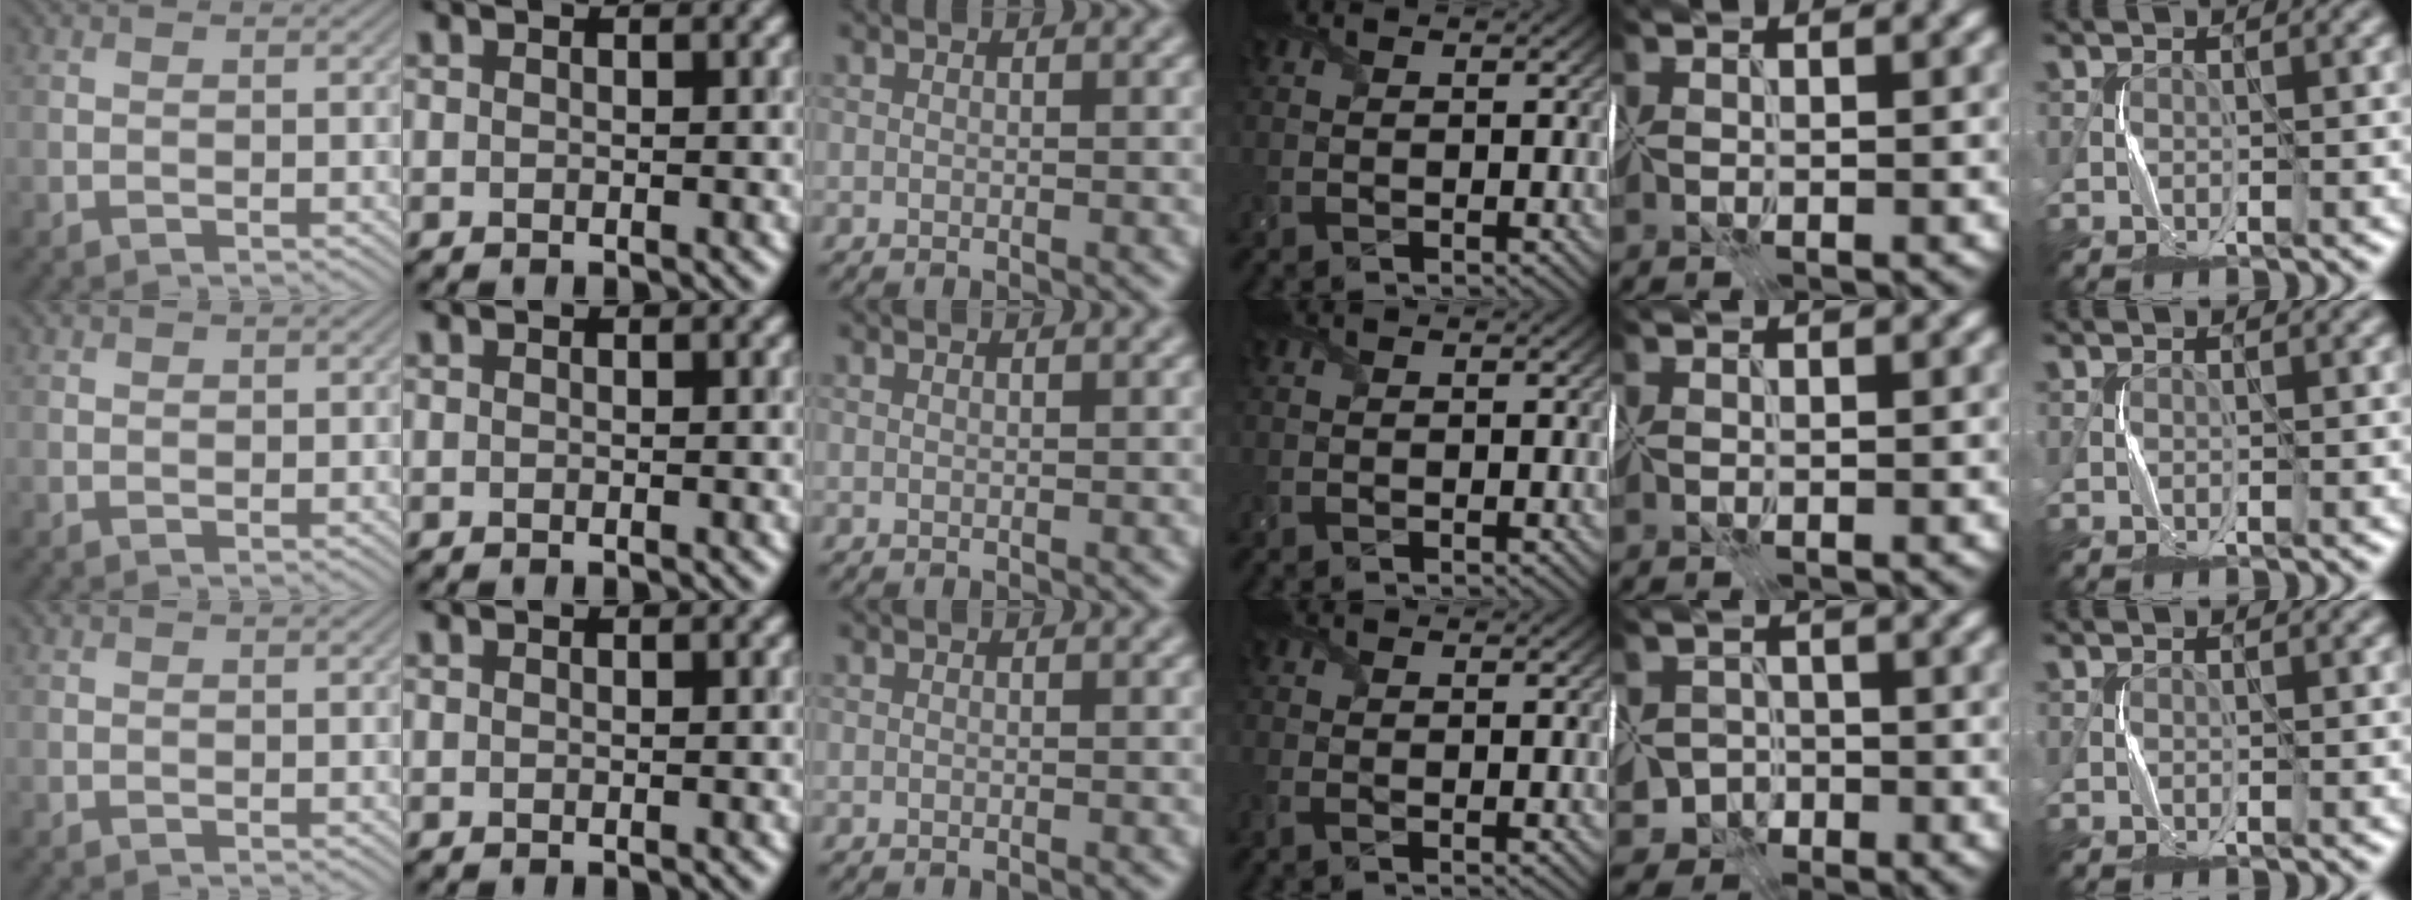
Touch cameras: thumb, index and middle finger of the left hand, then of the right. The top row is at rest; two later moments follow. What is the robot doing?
{"motion": "wrap", "object": "cellophane"}